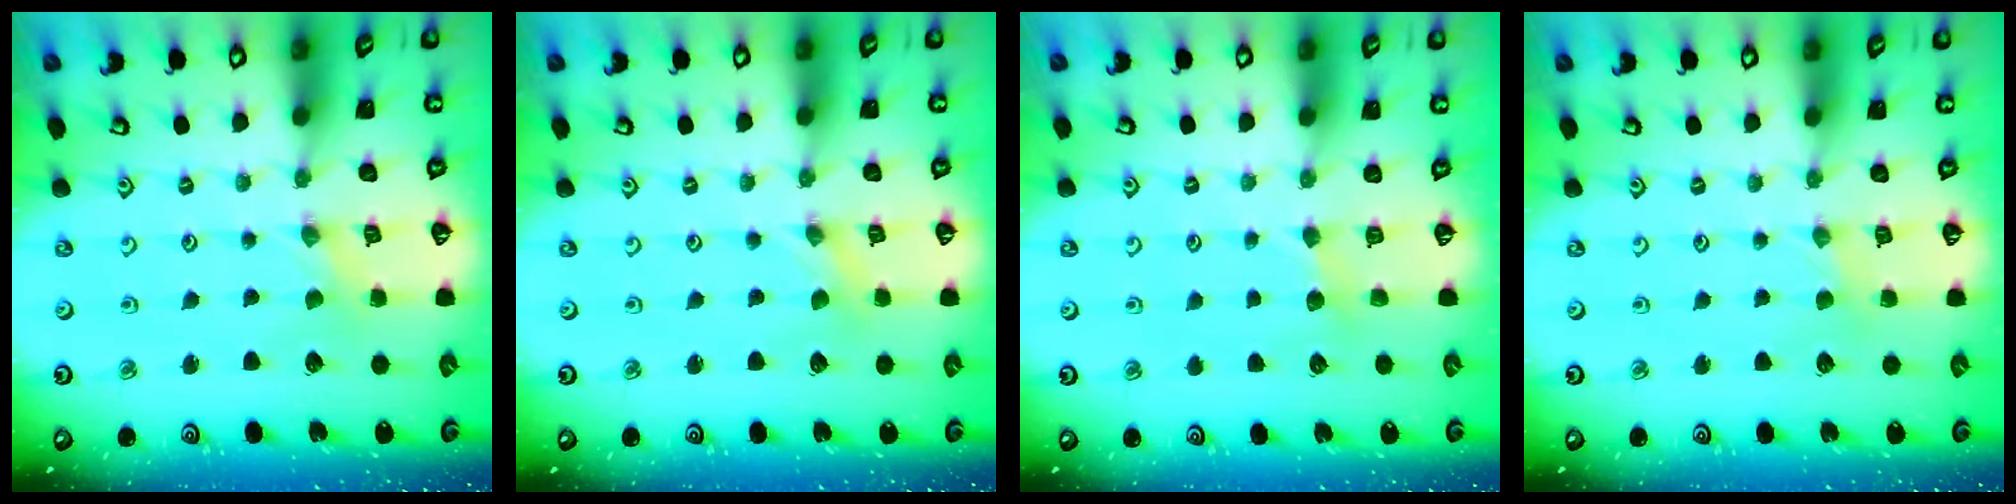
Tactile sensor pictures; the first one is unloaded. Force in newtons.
{"total": 0.0}
{"total": 3.7, "press": 3.7, "slide": 0.6}
{"total": 1.9, "press": 1.9, "slide": 0.3}